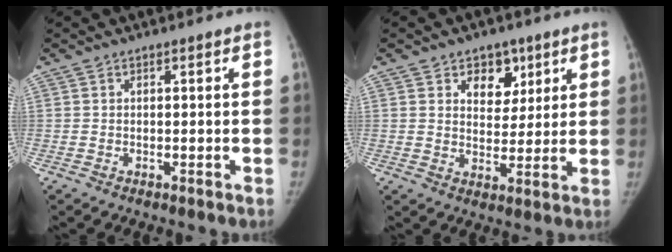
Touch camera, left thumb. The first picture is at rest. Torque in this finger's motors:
{"motor_torque": [0.20, 0.20, 0.09, 0.12, 0.01]}